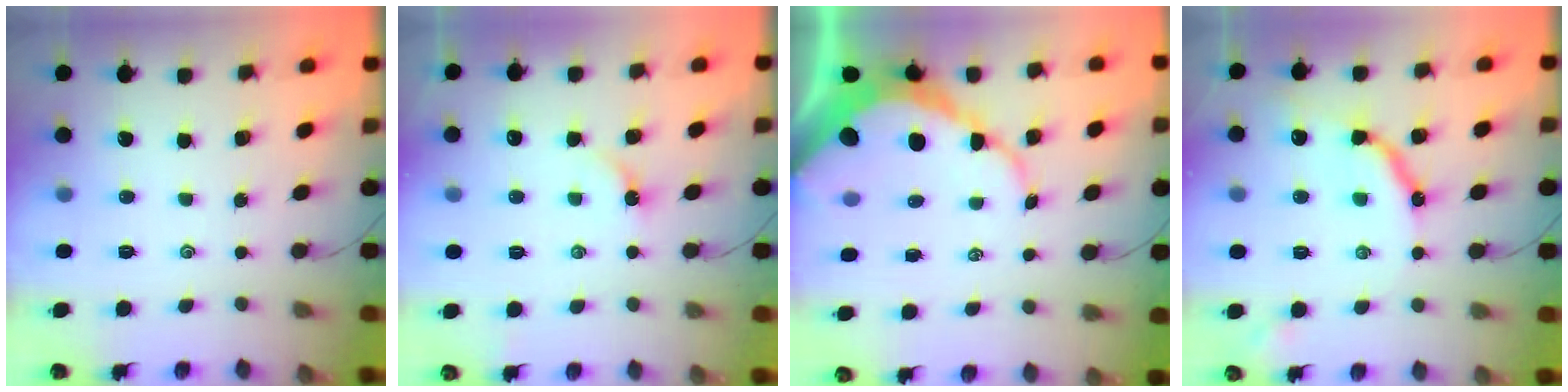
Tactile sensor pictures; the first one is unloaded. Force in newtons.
{"total": 2.7, "press": 2.7, "slide": 0.4}
{"total": 12.1, "press": 12.0, "slide": 1.0}
{"total": 10.3, "press": 10.2, "slide": 0.9}